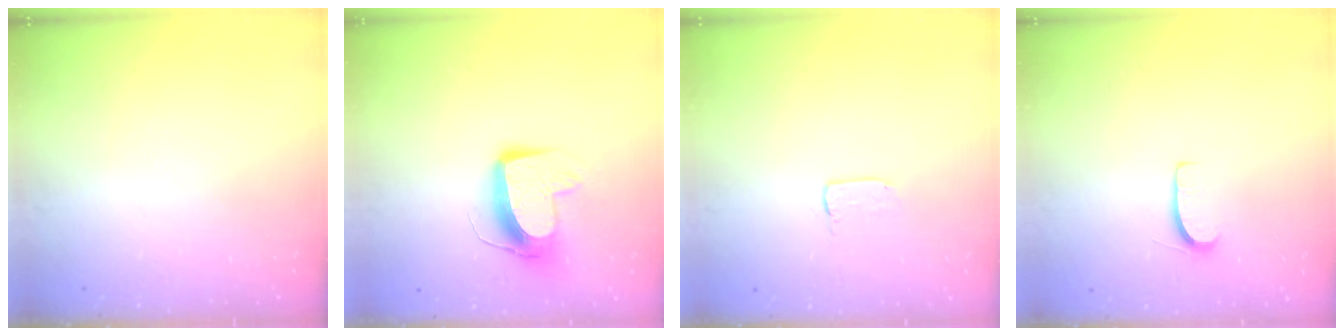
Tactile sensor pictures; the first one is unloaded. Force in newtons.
{"total": 10.1, "press": 10.1, "slide": 0.4}
{"total": 2.0, "press": 2.0, "slide": 0.1}
{"total": 5.2, "press": 5.2, "slide": 0.5}